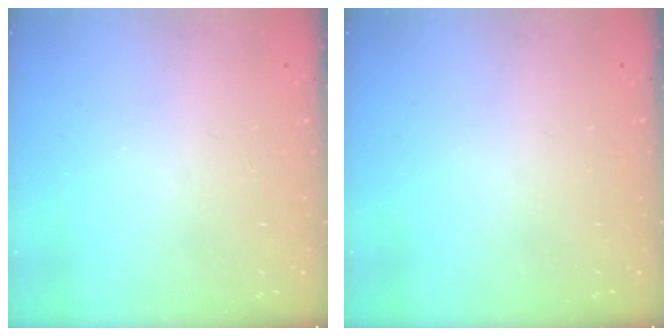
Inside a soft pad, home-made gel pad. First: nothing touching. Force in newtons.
{"total": 0.0}